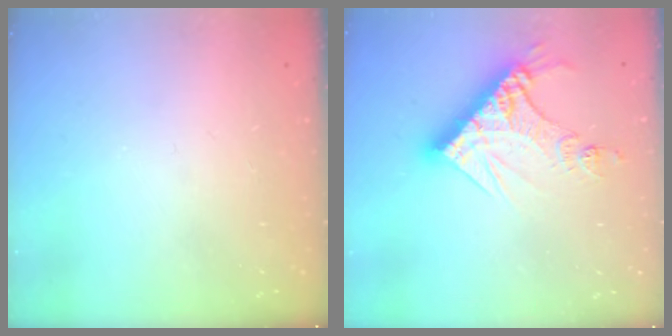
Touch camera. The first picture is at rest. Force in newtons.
{"total": 14.5, "press": 14.4, "slide": 1.8}